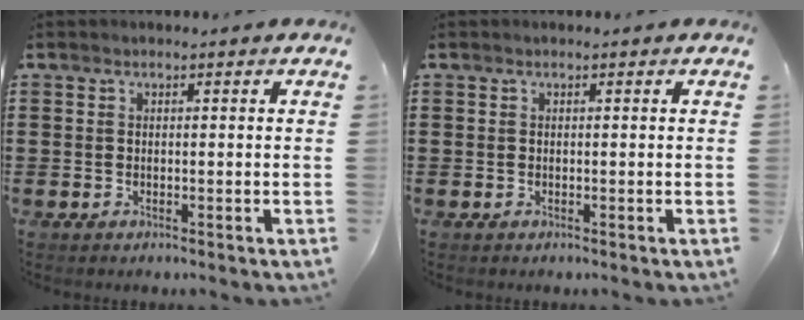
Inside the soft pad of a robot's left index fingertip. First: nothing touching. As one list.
[{"total": 0.0}]